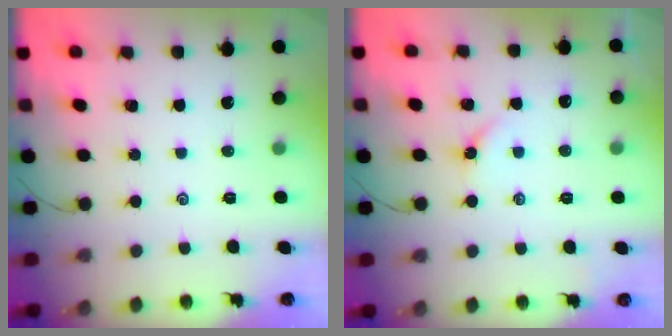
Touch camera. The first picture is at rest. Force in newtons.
{"total": 4.0, "press": 3.9, "slide": 0.5}